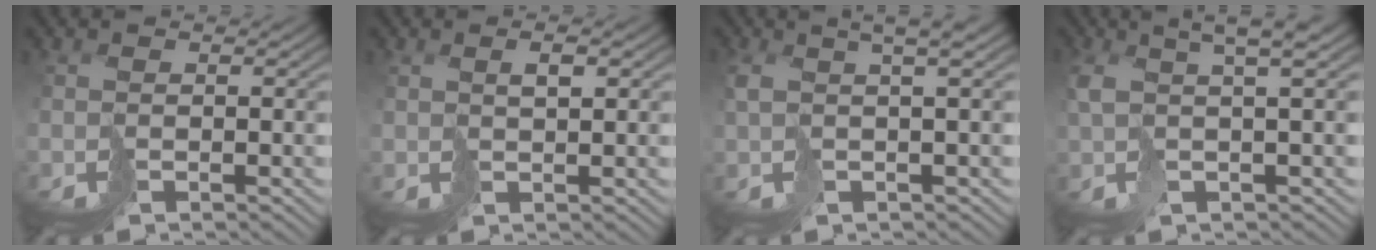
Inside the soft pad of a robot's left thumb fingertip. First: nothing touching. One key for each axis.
{"total": 1.9, "fx": 1.3, "fy": 0.3, "fz": 1.4, "tx": -0.021, "ty": 0.006, "tz": 0.027}
{"total": 5.3, "fx": 1.8, "fy": 1.4, "fz": 4.8, "tx": -0.075, "ty": 0.011, "tz": 0.028}
{"total": 5.8, "fx": 2.1, "fy": 1.5, "fz": 5.2, "tx": -0.091, "ty": 0.013, "tz": 0.033}